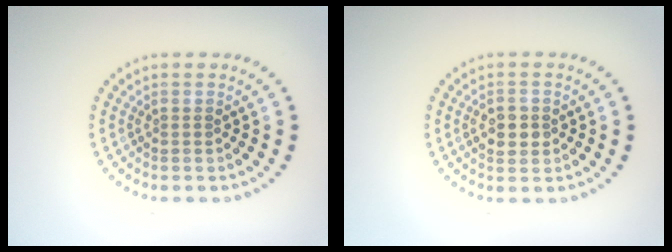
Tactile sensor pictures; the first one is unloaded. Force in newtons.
{"total": 2.7, "press": 2.7, "slide": 0.1}